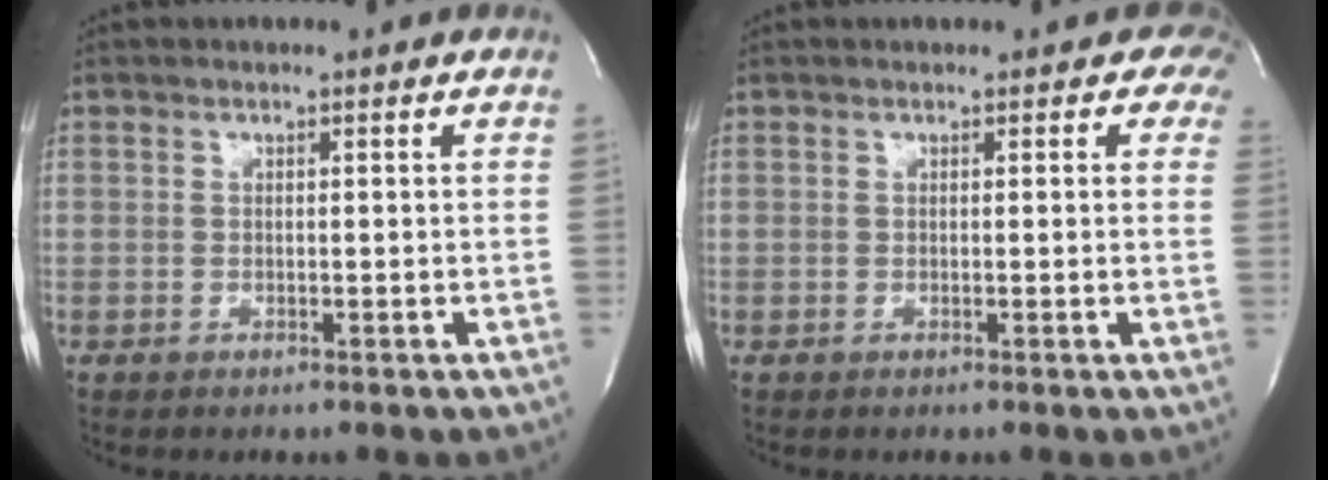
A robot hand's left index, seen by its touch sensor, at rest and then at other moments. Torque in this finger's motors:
{"motor_torque": [0.03, -0.24, 0.38, 0.09]}